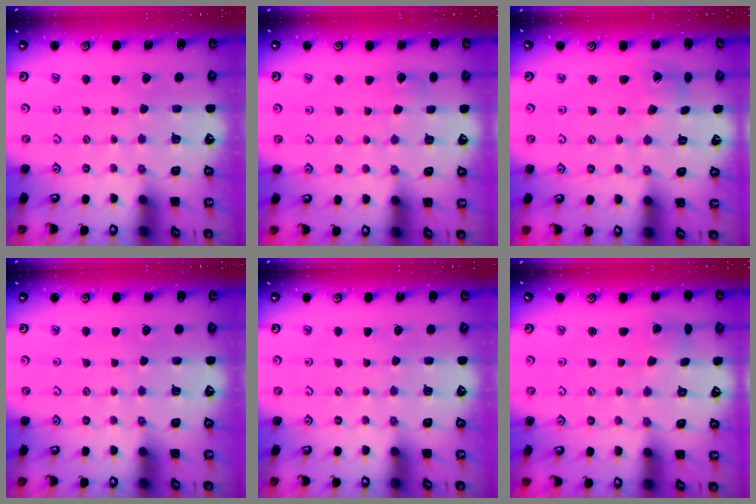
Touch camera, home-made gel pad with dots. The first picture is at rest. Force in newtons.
{"total": 4.8, "press": 4.8, "slide": 0.5}
{"total": 2.0, "press": 2.0, "slide": 0.3}
{"total": 0.0}
{"total": 0.0}
{"total": 1.2, "press": 1.2, "slide": 0.1}